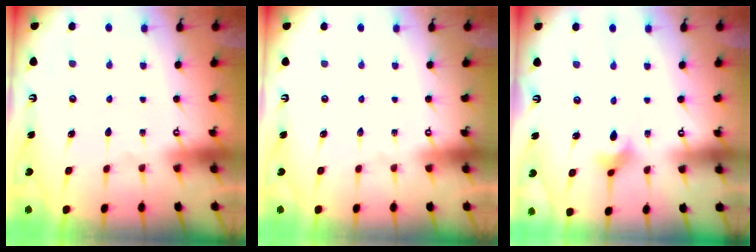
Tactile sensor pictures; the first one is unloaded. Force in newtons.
{"total": 0.0}
{"total": 2.7, "press": 2.7, "slide": 0.5}